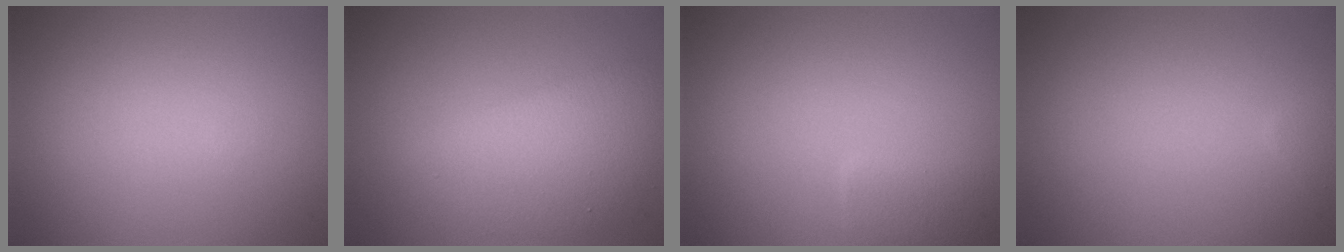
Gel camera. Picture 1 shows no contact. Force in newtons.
{"total": 4.3, "press": 4.3, "slide": 0.1}
{"total": 1.7, "press": 1.7, "slide": 0.3}
{"total": 0.6, "press": 0.6, "slide": 0.1}